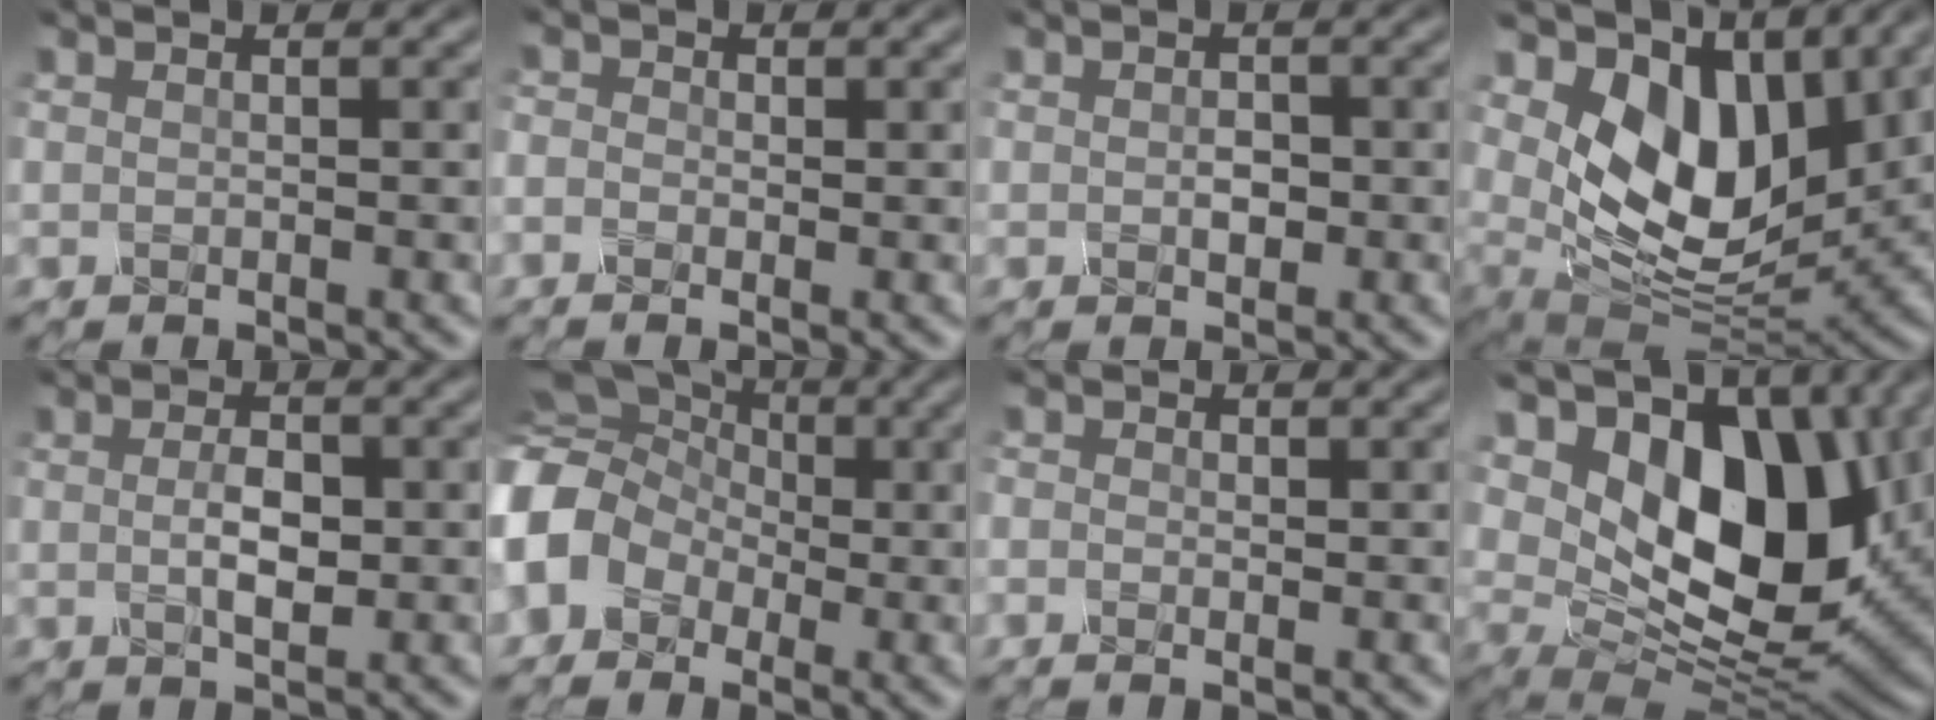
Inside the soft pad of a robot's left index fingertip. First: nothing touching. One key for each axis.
{"total": 1.3, "fx": -0.7, "fy": 1.0, "fz": 0.5, "tx": -0.013, "ty": -0.002, "tz": -0.012}
{"total": 1.2, "fx": -0.4, "fy": 0.8, "fz": 0.8, "tx": -0.015, "ty": -0.003, "tz": -0.005}
{"total": 10.8, "fx": 4.5, "fy": 6.5, "fz": 7.4, "tx": -0.129, "ty": -0.019, "tz": 0.080}
{"total": 2.5, "fx": -0.4, "fy": 1.2, "fz": 2.2, "tx": -0.045, "ty": -0.004, "tz": -0.006}
{"total": 11.1, "fx": -1.6, "fy": 9.4, "fz": 5.7, "tx": -0.120, "ty": -0.001, "tz": -0.070}
{"total": 0.7, "fx": -0.4, "fy": 0.4, "fz": 0.3, "tx": -0.005, "ty": -0.005, "tz": -0.008}
{"total": 13.8, "fx": 4.5, "fy": 8.7, "fz": 9.7, "tx": -0.148, "ty": -0.010, "tz": 0.080}